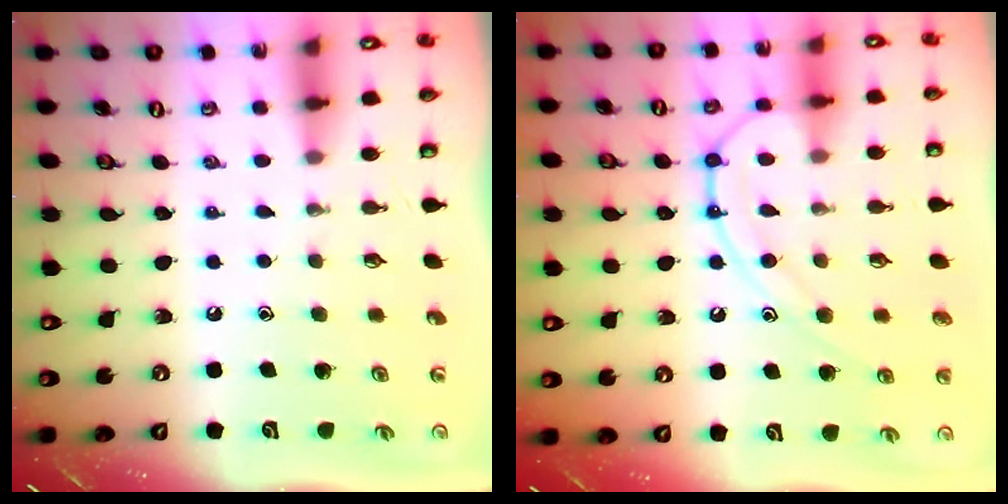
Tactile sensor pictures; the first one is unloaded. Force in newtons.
{"total": 12.1, "press": 12.1, "slide": 1.2}